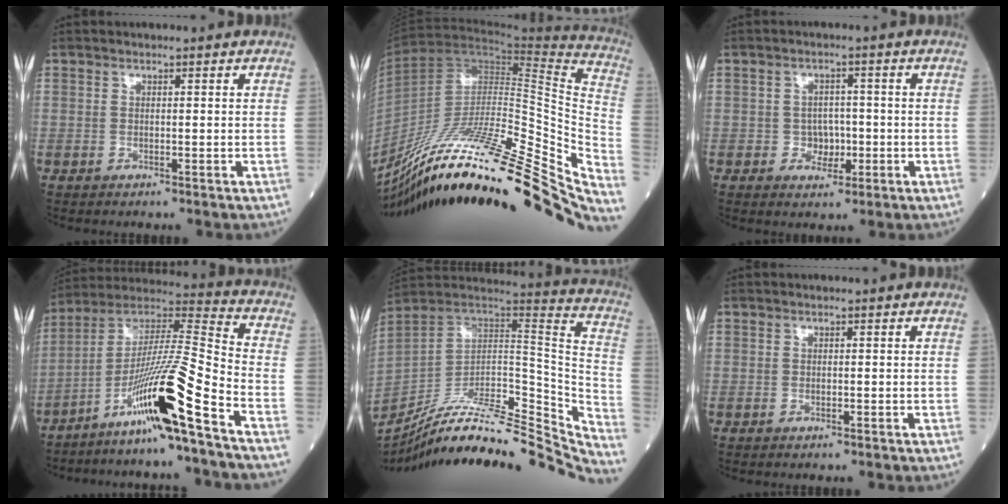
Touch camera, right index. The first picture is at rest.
{"total": 34.2, "force": [-26.2, 2.6, 21.8], "torque": [-0.244, -0.022, -0.410]}
{"total": 3.4, "force": [-0.7, 2.8, 1.8], "torque": [-0.021, 0.008, -0.005]}
{"total": 16.0, "force": [-8.8, -1.7, 13.2], "torque": [-0.257, -0.008, -0.159]}
{"total": 34.2, "force": [-31.1, 3.6, 13.9], "torque": [-0.149, -0.019, -0.442]}
{"total": 0.0}